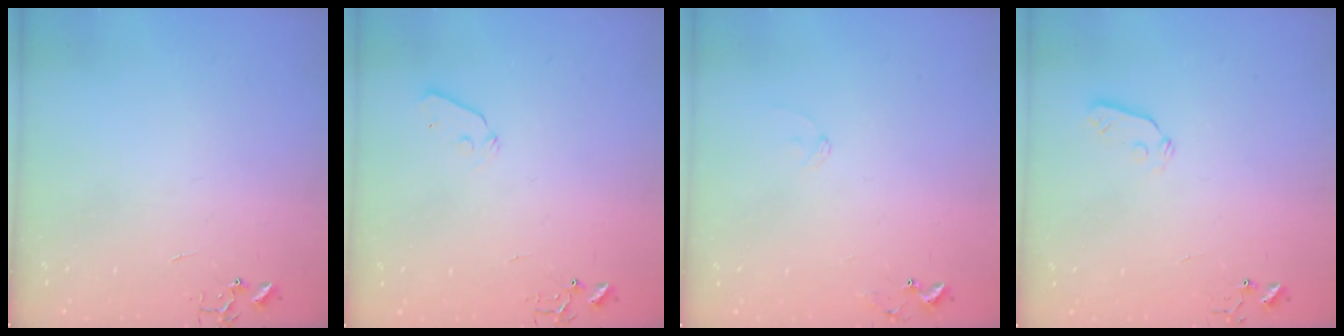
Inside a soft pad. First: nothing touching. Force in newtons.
{"total": 4.0, "press": 4.0, "slide": 0.5}
{"total": 7.8, "press": 7.7, "slide": 0.5}
{"total": 4.2, "press": 4.2, "slide": 0.5}